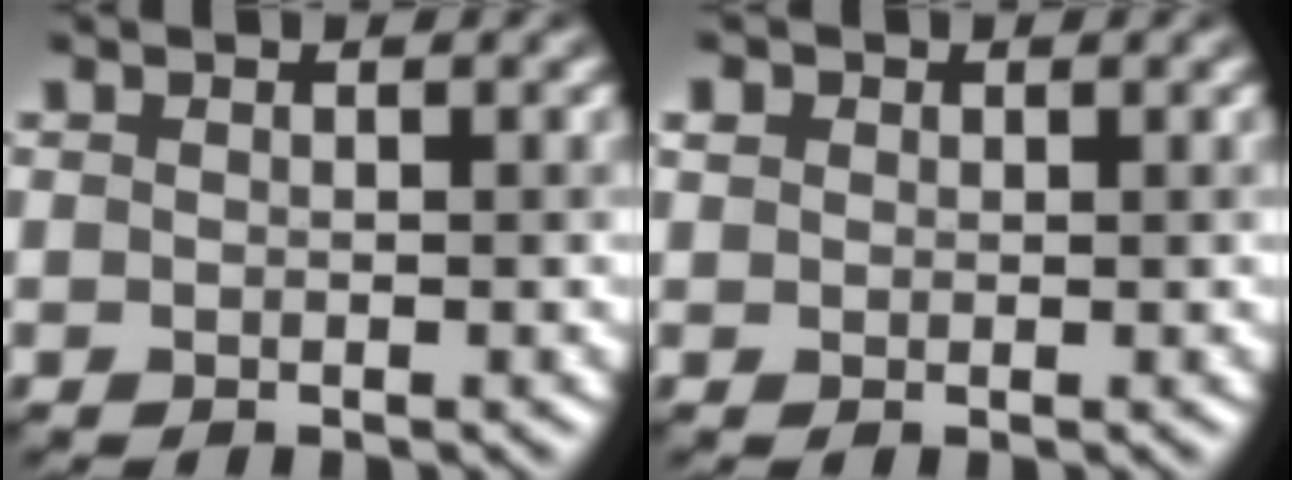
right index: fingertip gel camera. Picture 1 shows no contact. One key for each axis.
{"total": 1.2, "fx": 0.6, "fy": 1.0, "fz": 0.2, "tx": -0.004, "ty": 0.006, "tz": 0.007}